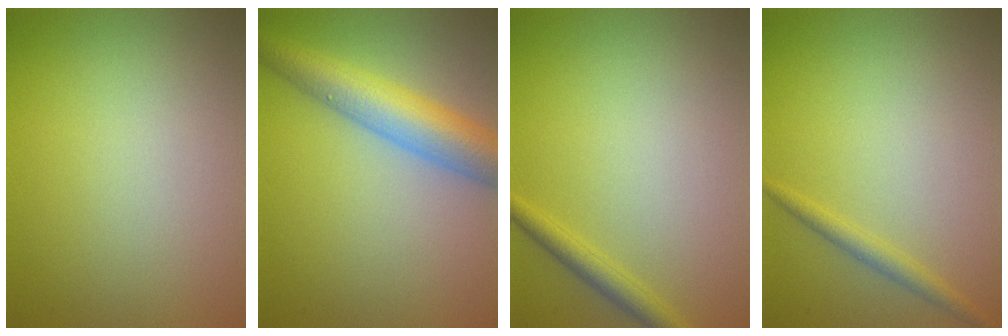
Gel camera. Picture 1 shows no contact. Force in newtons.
{"total": 6.4, "press": 6.4, "slide": 0.2}
{"total": 1.9, "press": 1.9, "slide": 0.0}
{"total": 1.4, "press": 1.4, "slide": 0.1}